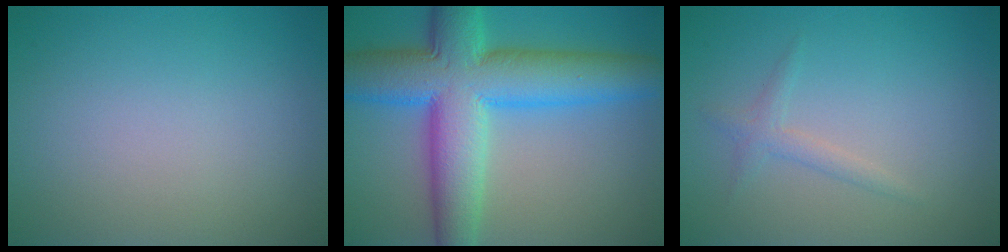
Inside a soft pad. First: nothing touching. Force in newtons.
{"total": 11.5, "press": 11.5, "slide": 0.4}
{"total": 1.3, "press": 1.3, "slide": 0.0}